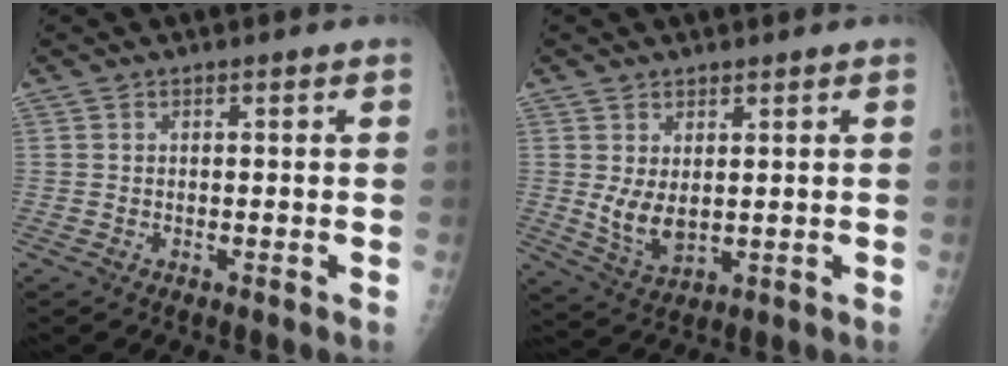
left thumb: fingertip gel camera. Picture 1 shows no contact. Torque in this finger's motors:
{"motor_torque": [0.48, 0.60, 0.63, -0.20, 0.11]}